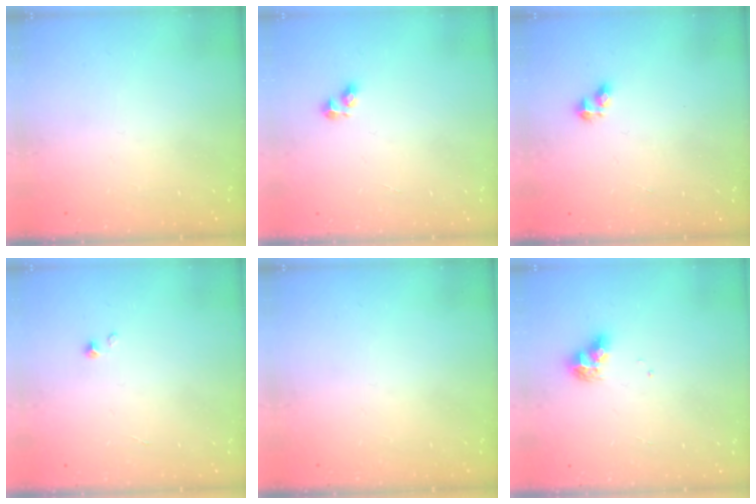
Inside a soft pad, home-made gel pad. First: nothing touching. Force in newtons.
{"total": 2.5, "press": 2.5, "slide": 0.2}
{"total": 2.7, "press": 2.7, "slide": 0.4}
{"total": 0.0}
{"total": 0.0}
{"total": 8.8, "press": 8.7, "slide": 0.9}